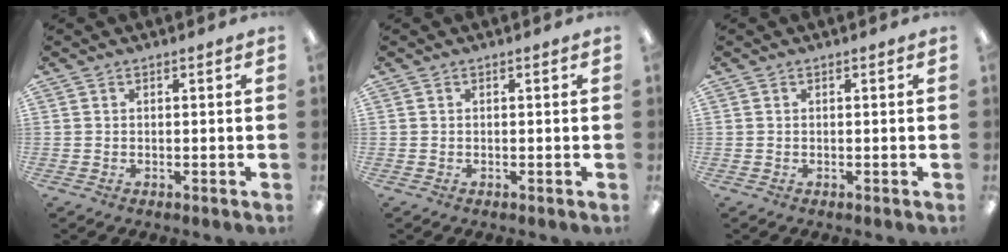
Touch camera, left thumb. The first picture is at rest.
{"total": 0.0}
{"total": 0.0}